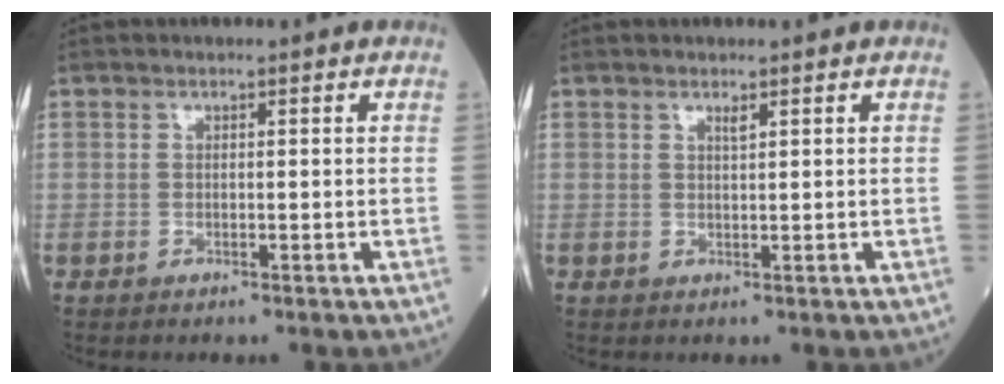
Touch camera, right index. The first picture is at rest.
{"total": 0.8, "force": [0.6, 0.0, 0.6], "torque": [-0.011, -0.004, 0.010]}